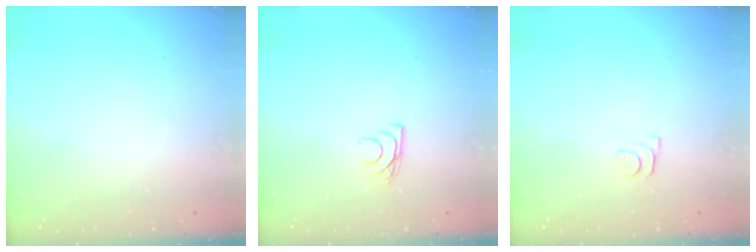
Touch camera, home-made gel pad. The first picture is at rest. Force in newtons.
{"total": 7.2, "press": 7.2, "slide": 0.6}
{"total": 5.2, "press": 5.2, "slide": 0.7}